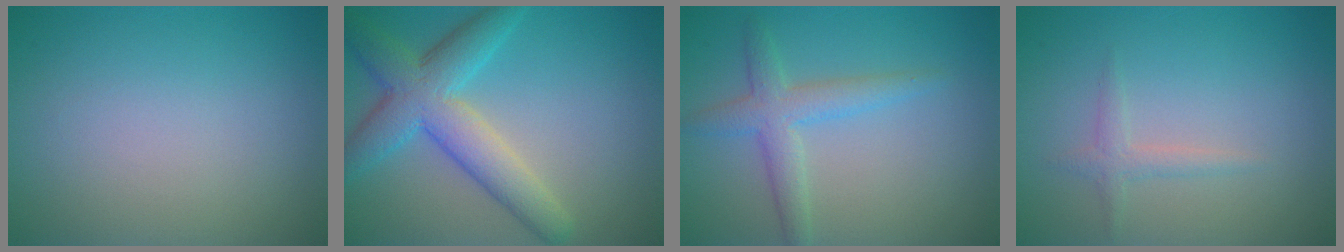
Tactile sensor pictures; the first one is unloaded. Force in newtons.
{"total": 6.4, "press": 6.4, "slide": 0.1}
{"total": 3.2, "press": 3.2, "slide": 0.1}
{"total": 1.3, "press": 1.3, "slide": 0.1}